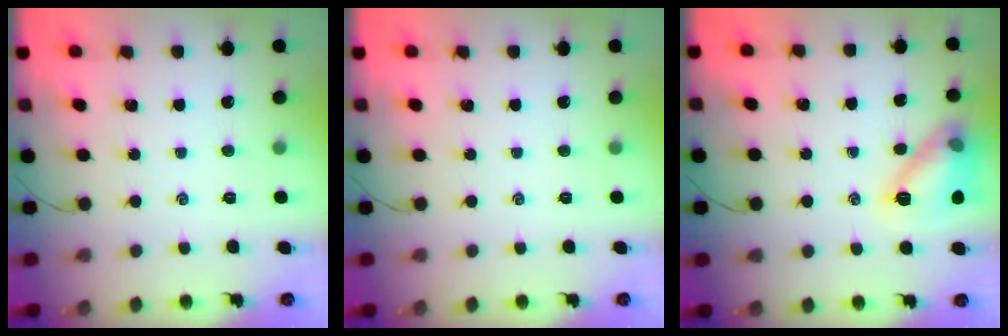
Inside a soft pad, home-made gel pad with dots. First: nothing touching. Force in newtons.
{"total": 0.0}
{"total": 13.3, "press": 13.3, "slide": 0.2}